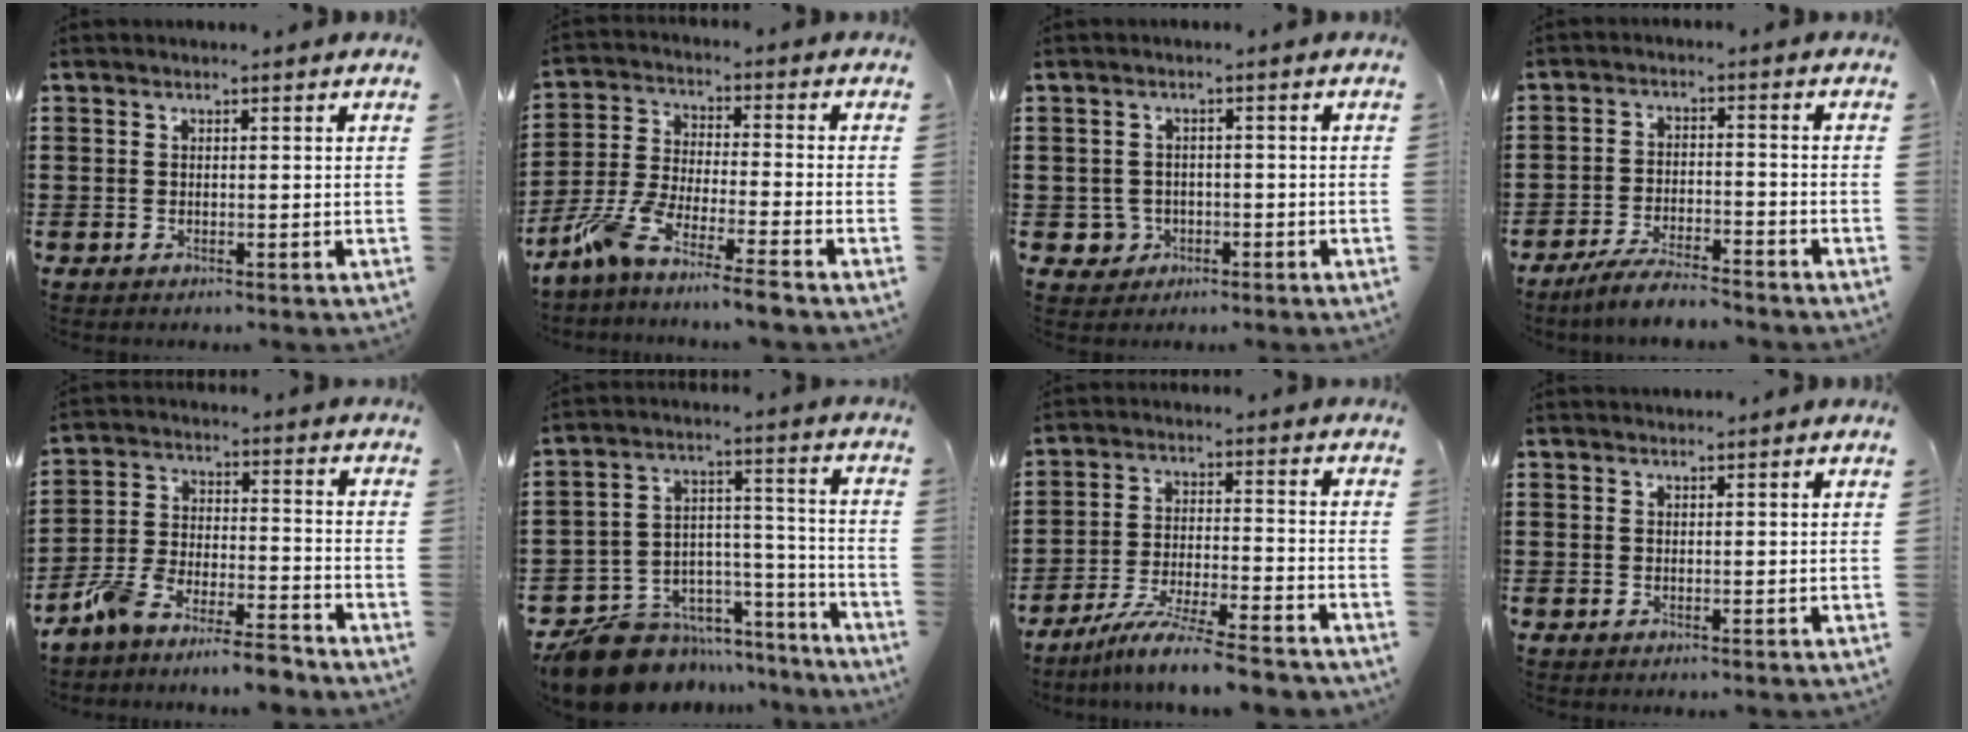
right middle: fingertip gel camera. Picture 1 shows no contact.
{"total": 7.5, "force": [-6.7, -0.5, 3.4], "torque": [-0.092, -0.016, -0.138]}
{"total": 2.2, "force": [-0.7, 2.0, 0.5], "torque": [-0.017, 0.002, -0.018]}
{"total": 5.1, "force": [-4.8, 0.3, 1.8], "torque": [-0.044, -0.005, -0.095]}
{"total": 7.5, "force": [-7.2, 0.2, 2.0], "torque": [-0.045, 0.009, -0.143]}
{"total": 10.0, "force": [-8.9, 4.4, 1.3], "torque": [-0.036, 0.025, -0.164]}
{"total": 8.1, "force": [-7.3, -0.2, 3.6], "torque": [-0.068, -0.006, -0.139]}
{"total": 0.7, "force": [0.7, 0.1, -0.1], "torque": [-0.001, 0.000, 0.013]}